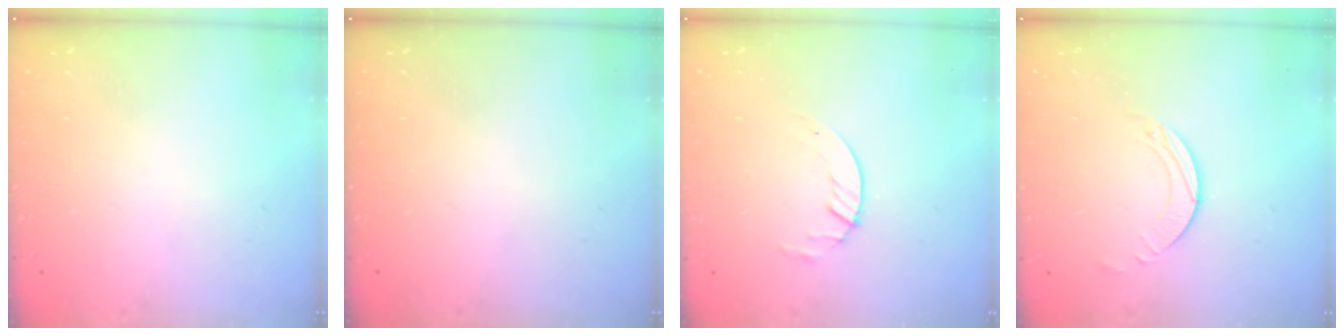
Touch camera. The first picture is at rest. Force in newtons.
{"total": 0.0}
{"total": 1.7, "press": 1.6, "slide": 0.2}
{"total": 2.0, "press": 2.0, "slide": 0.2}